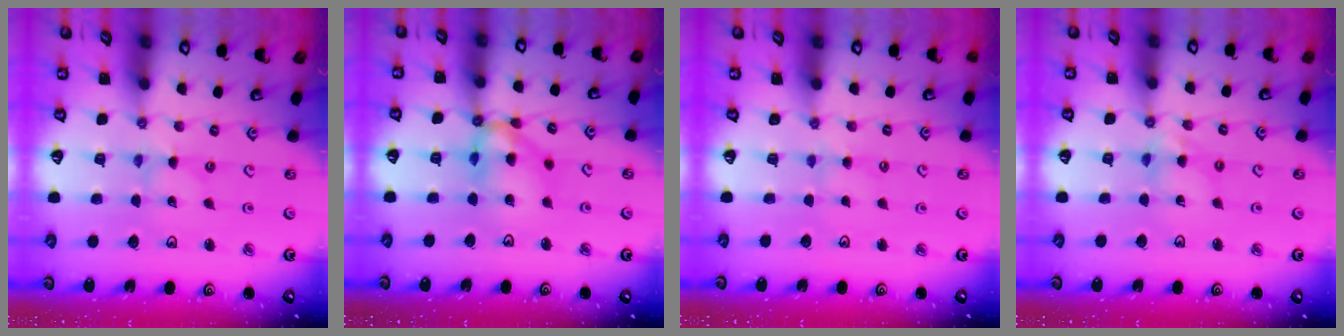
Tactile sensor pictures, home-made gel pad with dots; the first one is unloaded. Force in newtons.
{"total": 12.8, "press": 12.7, "slide": 1.5}
{"total": 1.9, "press": 1.9, "slide": 0.3}
{"total": 5.4, "press": 5.3, "slide": 0.5}